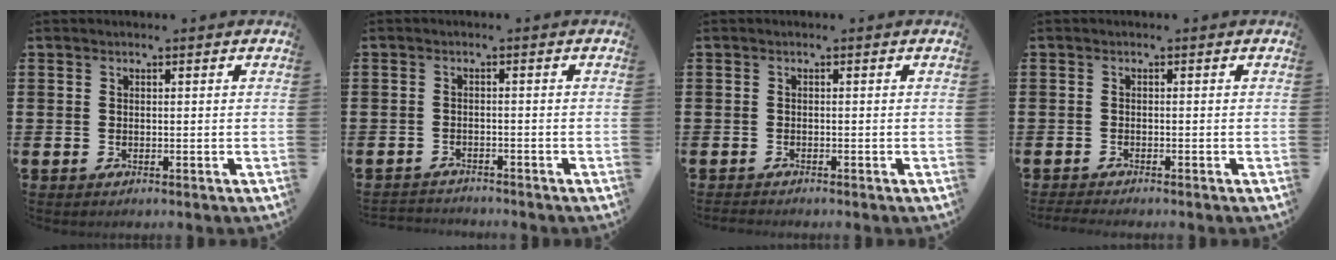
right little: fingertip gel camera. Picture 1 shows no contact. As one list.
[{"total": 1.4, "force": [-1.4, 0.0, -0.2], "torque": [-0.001, 0.003, -0.031]}, {"total": 0.6, "force": [-0.6, 0.0, 0.0], "torque": [-0.001, -0.002, -0.011]}, {"total": 0.8, "force": [-0.7, 0.0, 0.3], "torque": [-0.006, -0.001, -0.014]}]